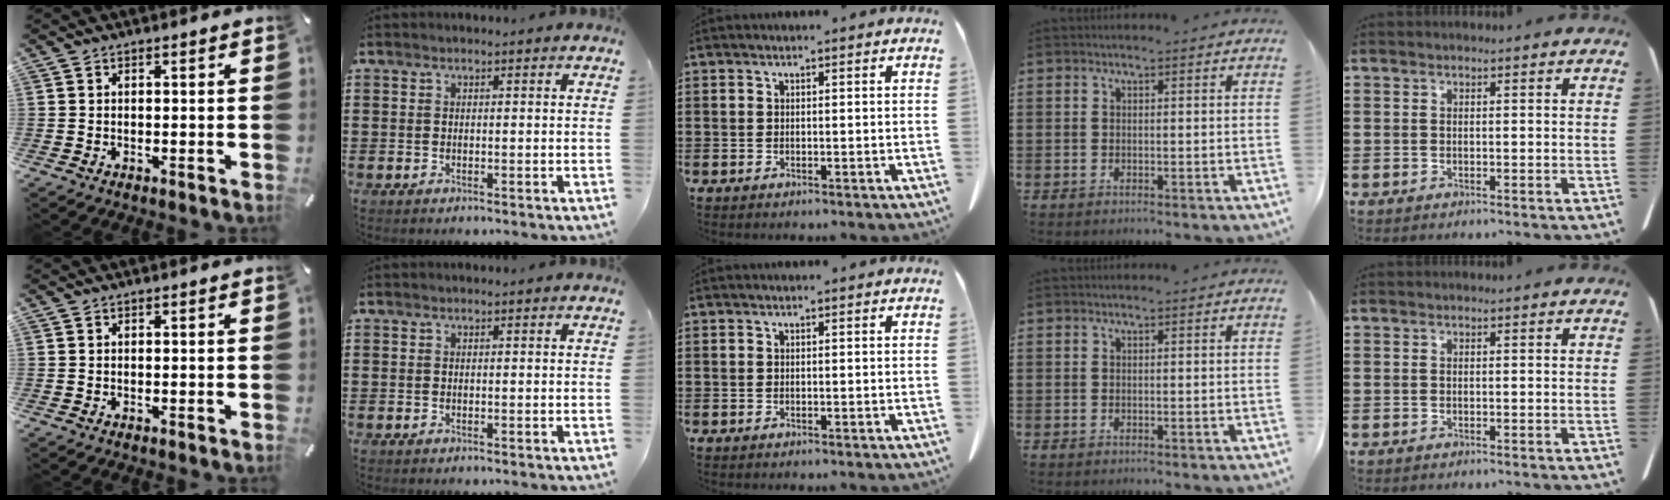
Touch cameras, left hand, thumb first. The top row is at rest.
{}